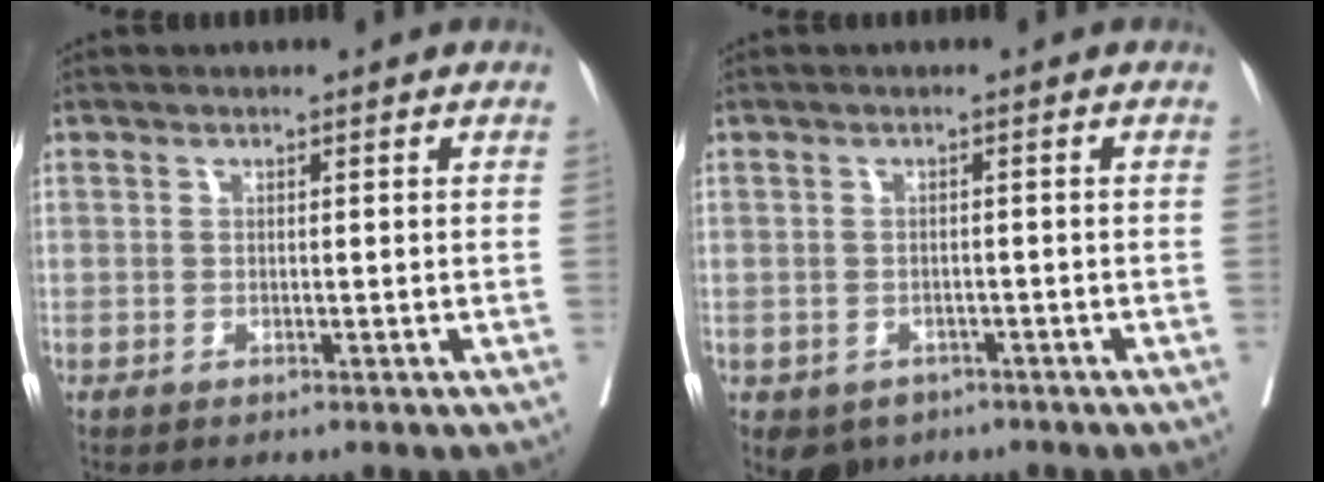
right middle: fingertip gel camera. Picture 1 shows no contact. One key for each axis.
{"total": 4.2, "fx": -2.5, "fy": 3.2, "fz": 1.1, "tx": -0.011, "ty": 0.002, "tz": -0.032}